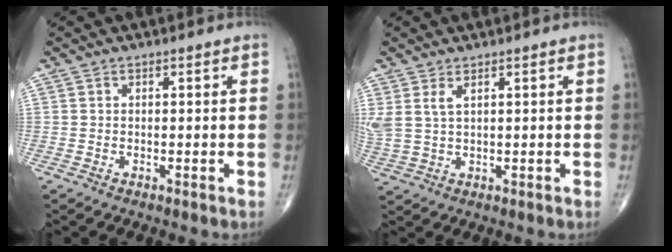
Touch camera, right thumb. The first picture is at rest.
{"total": 4.6, "force": [2.1, 2.0, 3.6], "torque": [-0.096, 0.001, 0.053]}